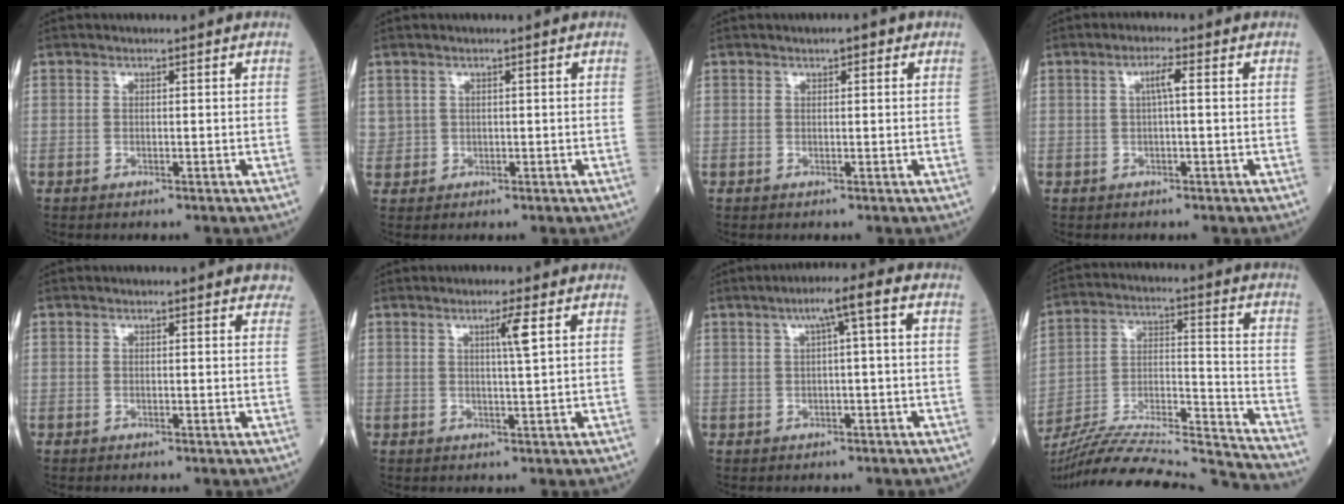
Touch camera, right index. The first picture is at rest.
{"total": 2.2, "force": [0.9, 2.0, 0.3], "torque": [0.007, 0.007, 0.018]}
{"total": 1.7, "force": [0.9, 0.7, 1.2], "torque": [-0.016, 0.006, 0.011]}
{"total": 2.5, "force": [0.5, 0.2, 2.4], "torque": [-0.045, 0.005, 0.007]}
{"total": 3.2, "force": [2.8, 0.9, 1.2], "torque": [-0.005, 0.001, 0.014]}
{"total": 3.1, "force": [1.3, -0.5, 2.8], "torque": [-0.049, -0.003, 0.021]}
{"total": 5.1, "force": [1.4, -0.2, 5.0], "torque": [-0.081, 0.020, 0.021]}
{"total": 25.8, "force": [-24.5, -0.3, 8.2], "torque": [-0.134, -0.009, -0.380]}